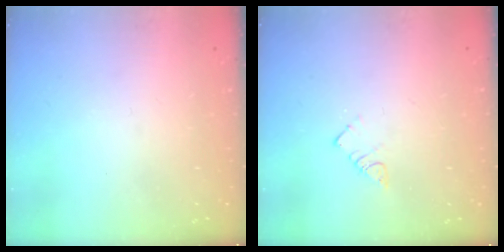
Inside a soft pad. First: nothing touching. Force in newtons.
{"total": 3.7, "press": 3.7, "slide": 0.2}